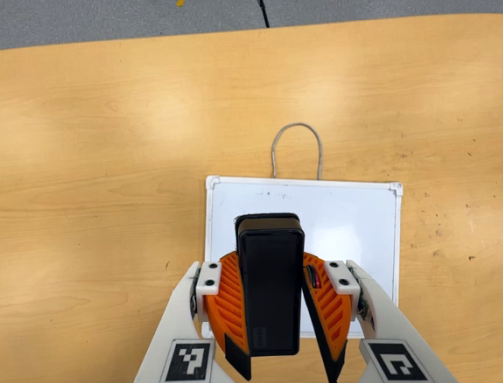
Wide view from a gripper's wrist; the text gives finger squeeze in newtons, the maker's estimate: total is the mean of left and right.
{"total": 9.8, "left": 9.8, "right": 9.8}